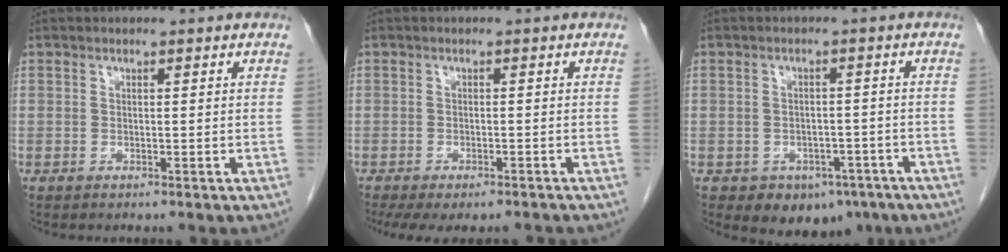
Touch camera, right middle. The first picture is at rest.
{"total": 9.9, "force": [-8.2, 3.3, 4.6], "torque": [-0.080, -0.005, -0.106]}
{"total": 7.2, "force": [-4.5, 5.1, 2.4], "torque": [-0.018, 0.012, -0.050]}